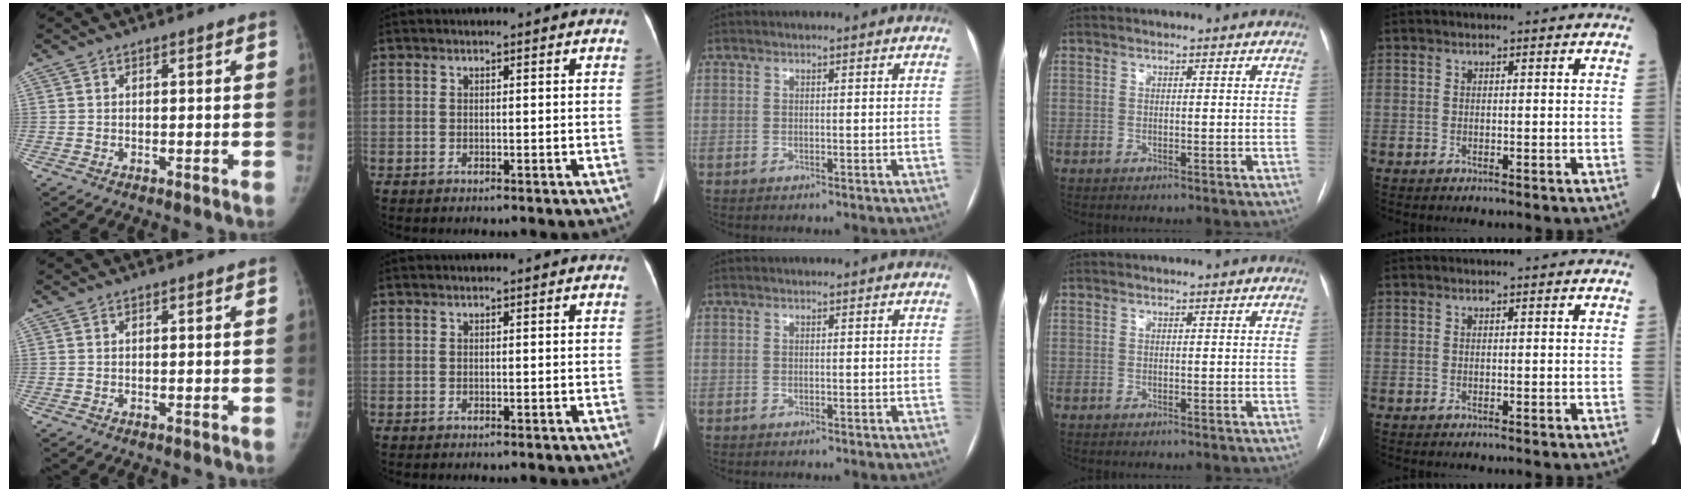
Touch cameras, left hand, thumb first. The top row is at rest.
{}